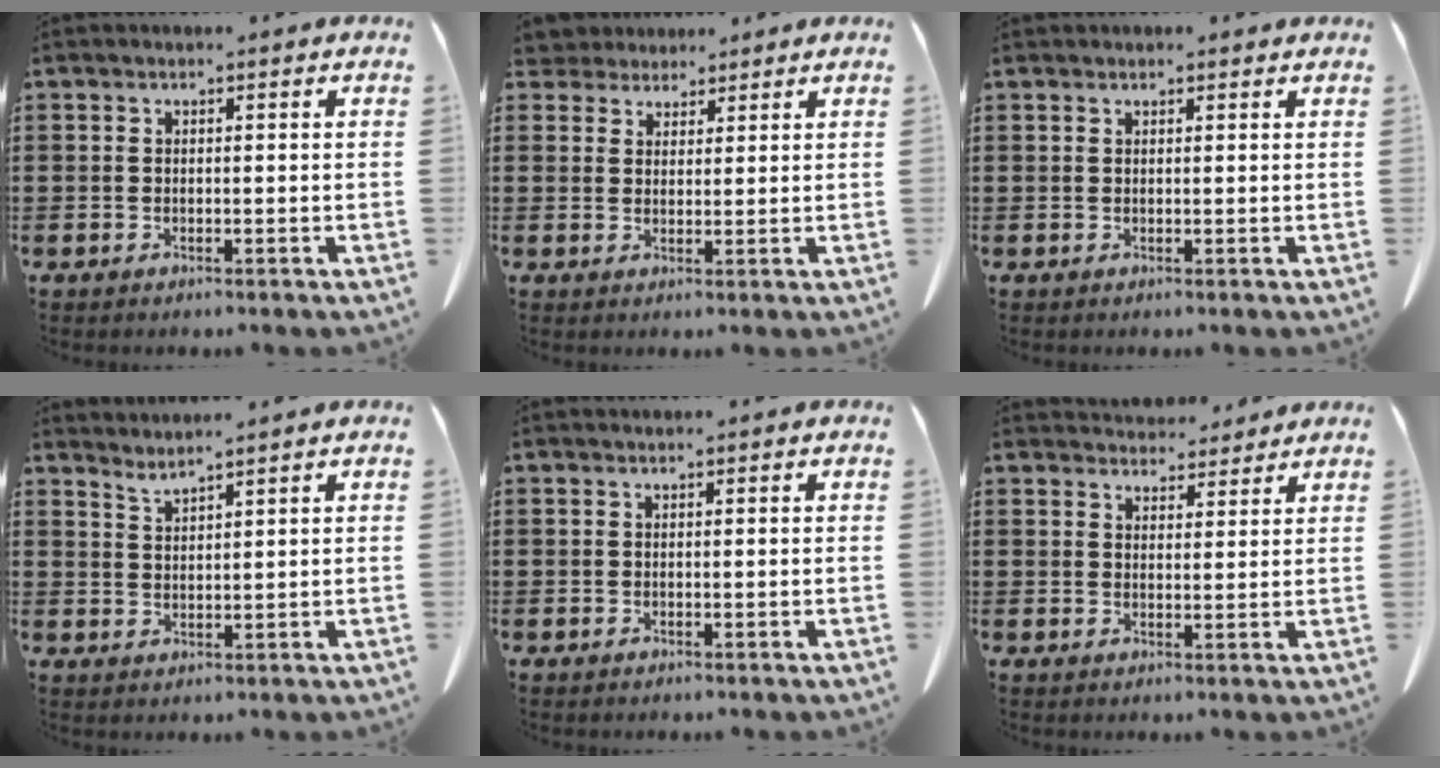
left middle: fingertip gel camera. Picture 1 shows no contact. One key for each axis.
{"total": 3.5, "fx": 3.2, "fy": 1.4, "fz": 0.1, "tx": -0.016, "ty": 0.000, "tz": 0.061}
{"total": 0.6, "fx": 0.5, "fy": 0.2, "fz": 0.2, "tx": -0.005, "ty": 0.001, "tz": 0.009}
{"total": 1.9, "fx": 1.8, "fy": -0.5, "fz": 0.1, "tx": -0.006, "ty": -0.008, "tz": 0.035}
{"total": 0.0}
{"total": 3.9, "fx": 3.8, "fy": 0.9, "fz": 0.1, "tx": -0.004, "ty": -0.018, "tz": 0.072}